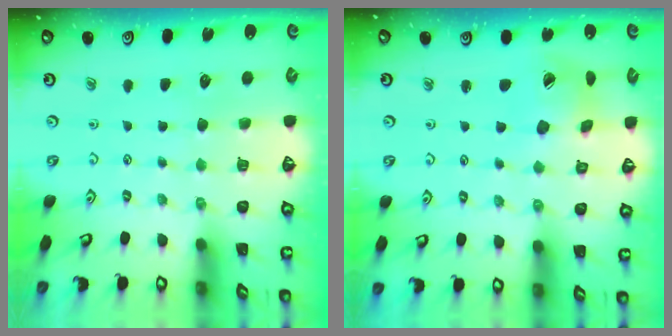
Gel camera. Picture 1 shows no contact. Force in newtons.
{"total": 7.9, "press": 7.8, "slide": 0.9}